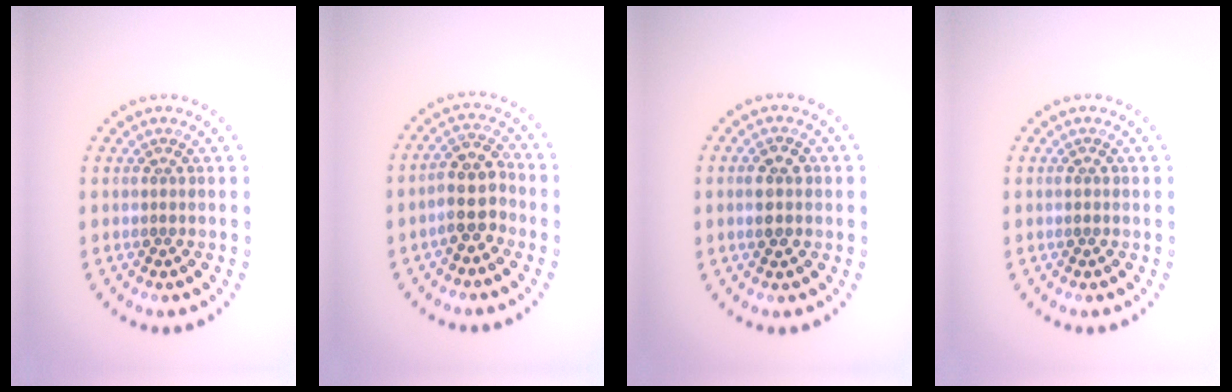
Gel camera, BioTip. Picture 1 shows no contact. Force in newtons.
{"total": 3.7, "press": 3.4, "slide": 1.3}
{"total": 2.8, "press": 2.8, "slide": 0.3}
{"total": 0.7, "press": 0.7, "slide": 0.1}